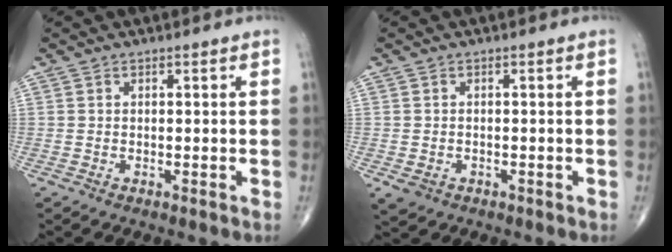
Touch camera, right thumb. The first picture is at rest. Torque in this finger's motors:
{"motor_torque": [0.92, 0.87, -0.03, -0.37, 0.01]}